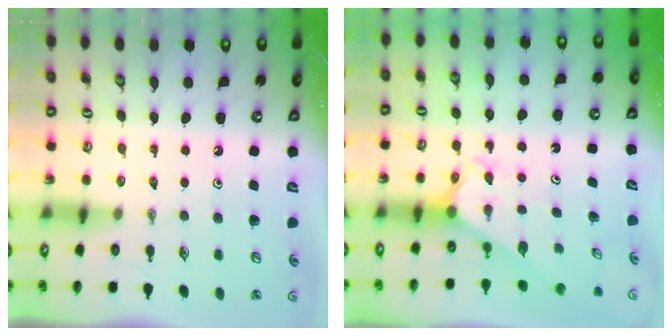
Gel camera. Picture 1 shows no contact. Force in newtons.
{"total": 2.5, "press": 2.5, "slide": 0.2}